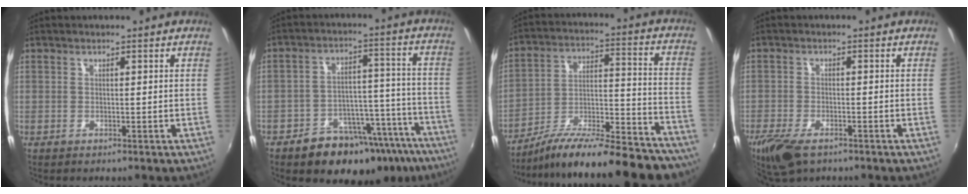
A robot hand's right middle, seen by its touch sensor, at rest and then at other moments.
{"total": 19.0, "force": [-13.7, 9.9, 8.6], "torque": [-0.139, 0.036, -0.167]}
{"total": 26.6, "force": [-22.5, 5.6, 13.0], "torque": [-0.200, -0.012, -0.317]}
{"total": 8.2, "force": [-5.7, 3.3, 4.9], "torque": [-0.124, -0.029, -0.105]}